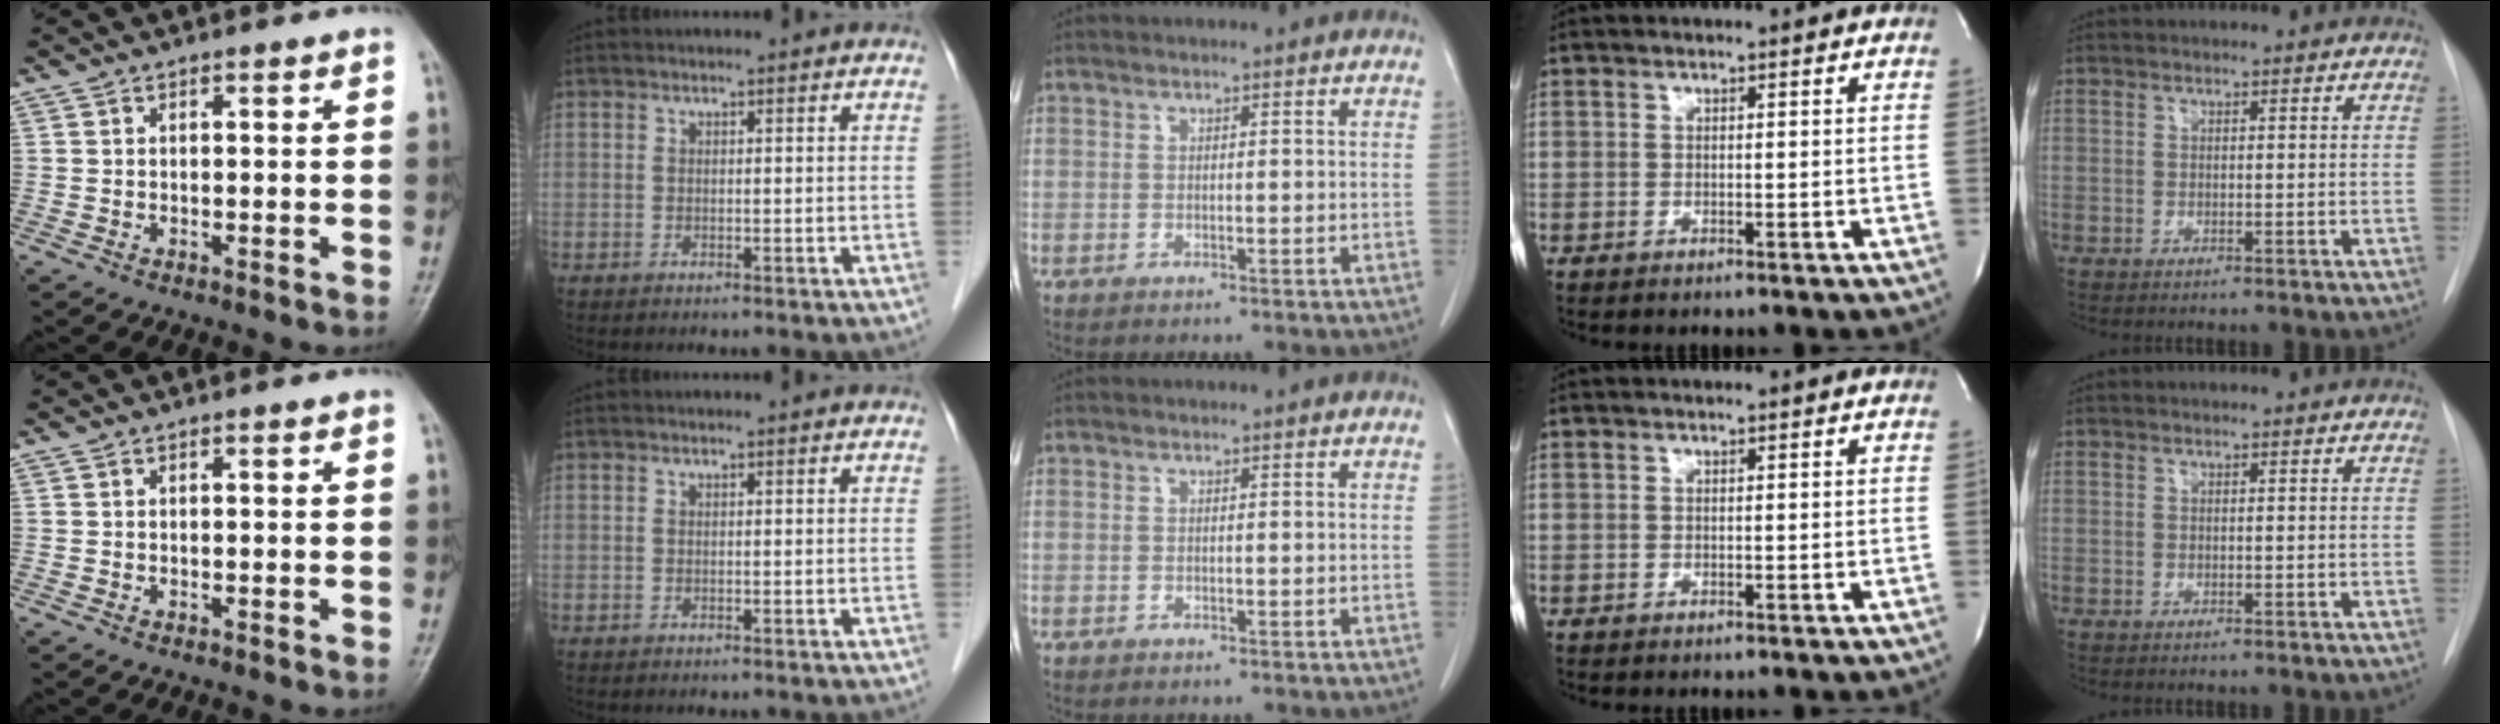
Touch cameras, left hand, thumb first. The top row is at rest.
{}